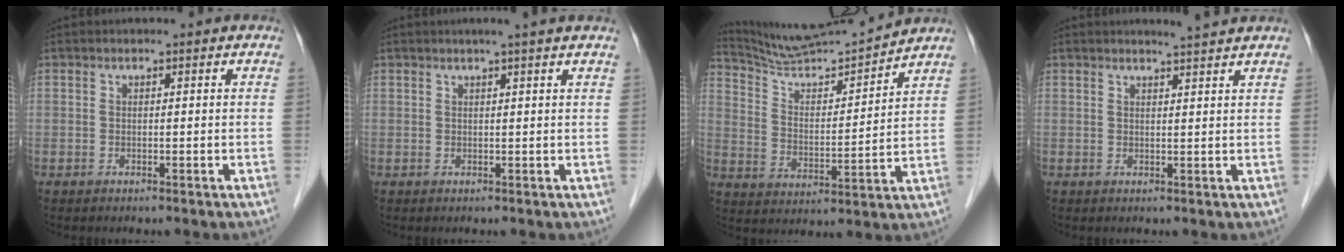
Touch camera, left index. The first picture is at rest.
{"total": 3.2, "force": [2.5, -0.7, 1.8], "torque": [-0.022, 0.011, 0.031]}
{"total": 12.5, "force": [12.2, -1.2, 2.1], "torque": [-0.052, -0.001, 0.219]}
{"total": 2.7, "force": [2.4, -0.9, 0.8], "torque": [-0.013, -0.006, 0.032]}